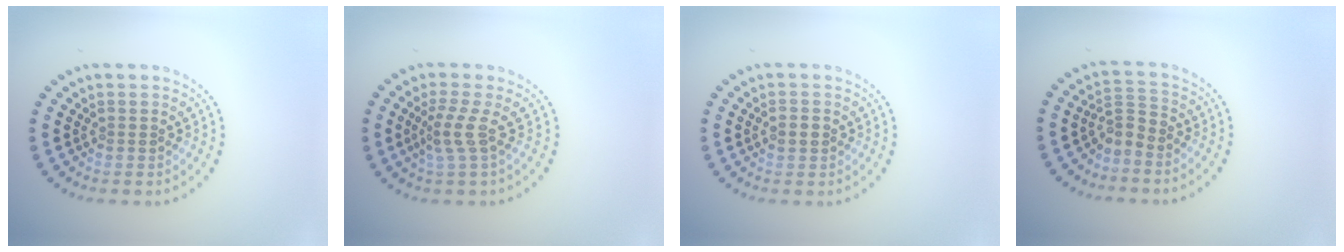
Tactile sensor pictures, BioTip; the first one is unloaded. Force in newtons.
{"total": 2.1, "press": 1.5, "slide": 1.5}
{"total": 1.1, "press": 1.1, "slide": 0.1}
{"total": 2.2, "press": 1.5, "slide": 1.6}